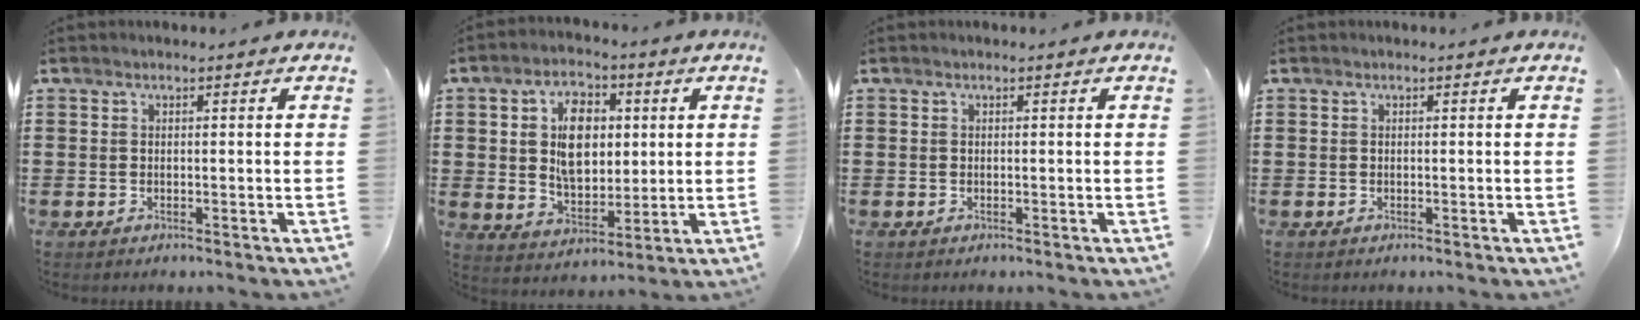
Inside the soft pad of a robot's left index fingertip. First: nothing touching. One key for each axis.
{"total": 8.9, "fx": 2.0, "fy": 5.7, "fz": 6.5, "tx": -0.124, "ty": 0.011, "tz": 0.030}
{"total": 0.0}
{"total": 0.0}